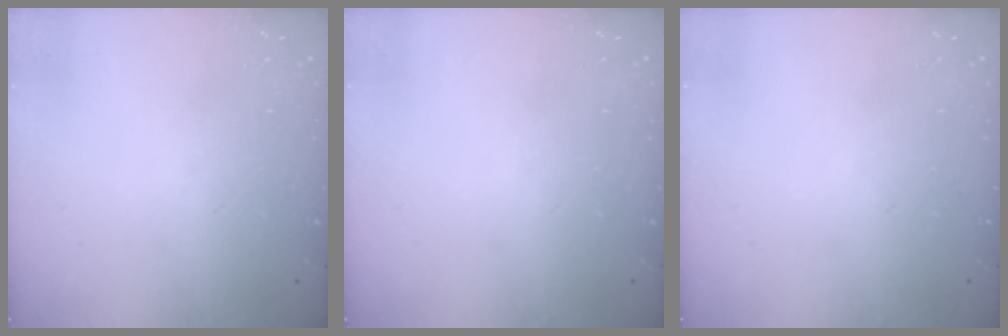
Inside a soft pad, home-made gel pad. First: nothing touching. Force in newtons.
{"total": 0.0}
{"total": 0.0}